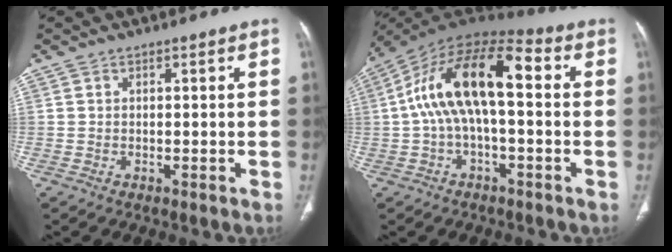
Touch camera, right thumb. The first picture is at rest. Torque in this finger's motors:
{"motor_torque": [2.50, 2.52, 0.96, -0.44, 0.31]}